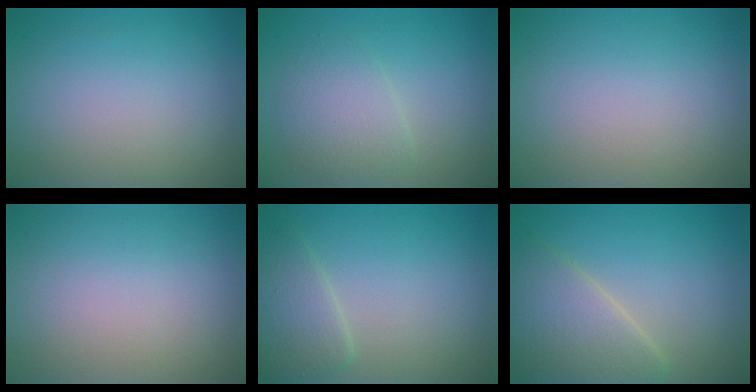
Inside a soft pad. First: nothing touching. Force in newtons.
{"total": 2.8, "press": 2.8, "slide": 0.1}
{"total": 0.0}
{"total": 0.0}
{"total": 2.7, "press": 2.7, "slide": 0.1}
{"total": 4.9, "press": 4.9, "slide": 0.3}